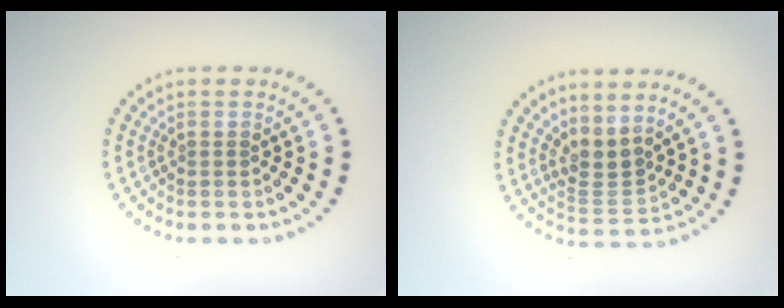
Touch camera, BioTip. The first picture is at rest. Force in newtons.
{"total": 2.5, "press": 1.9, "slide": 1.6}